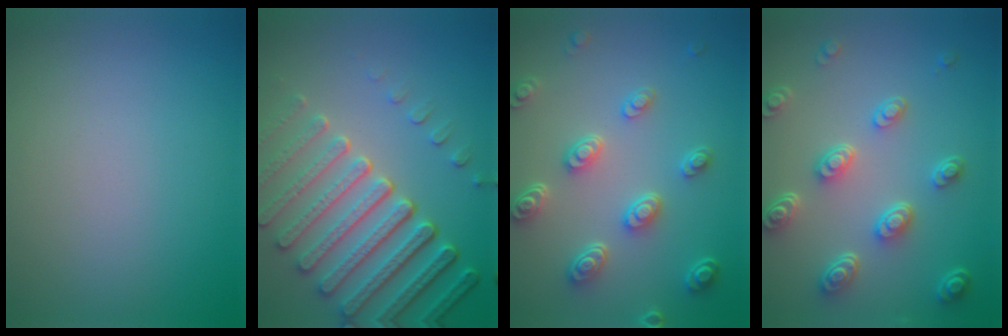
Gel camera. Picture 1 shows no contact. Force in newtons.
{"total": 7.7, "press": 5.8, "slide": 5.0}
{"total": 4.7, "press": 3.7, "slide": 2.9}
{"total": 4.8, "press": 3.5, "slide": 3.2}